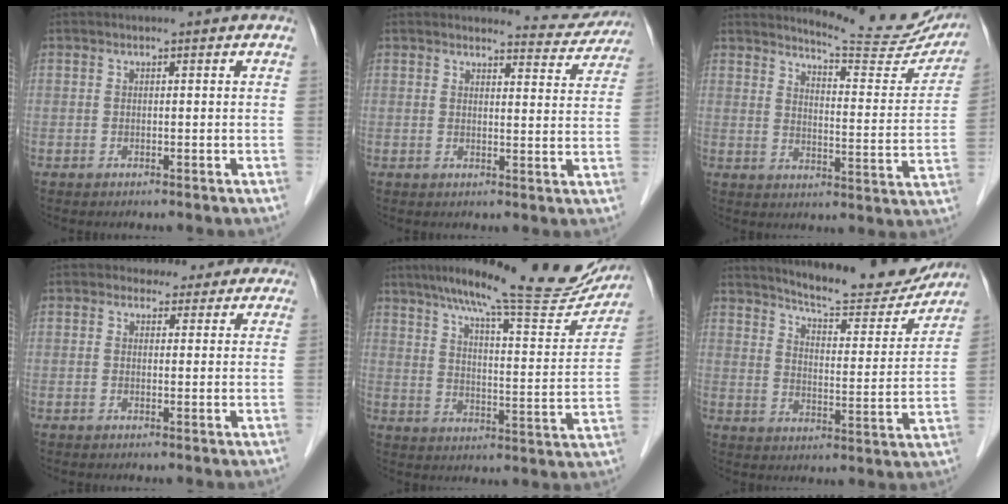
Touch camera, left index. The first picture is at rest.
{"total": 6.0, "force": [5.9, 0.8, -0.5], "torque": [0.009, -0.021, 0.056]}
{"total": 15.5, "force": [14.8, 1.8, 4.4], "torque": [-0.054, -0.063, 0.172]}
{"total": 4.4, "force": [3.7, 2.4, 0.2], "torque": [0.008, 0.007, 0.034]}
{"total": 24.4, "force": [20.5, 3.2, 12.8], "torque": [-0.192, -0.017, 0.270]}
{"total": 16.7, "force": [15.6, 2.3, 5.6], "torque": [-0.078, -0.036, 0.206]}